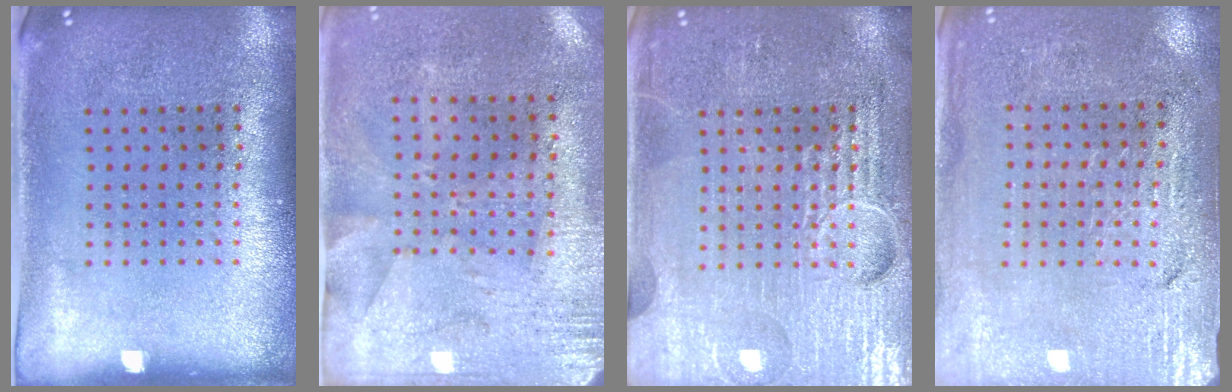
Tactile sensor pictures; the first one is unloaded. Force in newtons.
{"total": 2.8, "press": 2.3, "slide": 1.7}
{"total": 7.2, "press": 7.2, "slide": 0.9}
{"total": 3.1, "press": 2.9, "slide": 0.8}